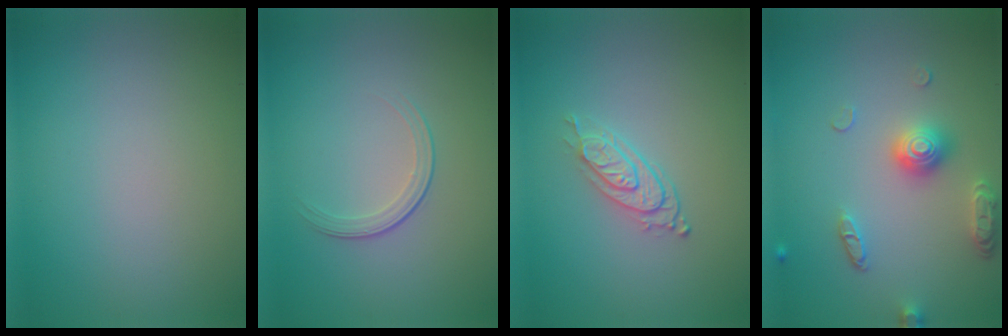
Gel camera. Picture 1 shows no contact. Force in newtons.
{"total": 1.7, "press": 0.9, "slide": 1.4}
{"total": 2.7, "press": 2.1, "slide": 1.7}
{"total": 3.5, "press": 3.1, "slide": 1.7}